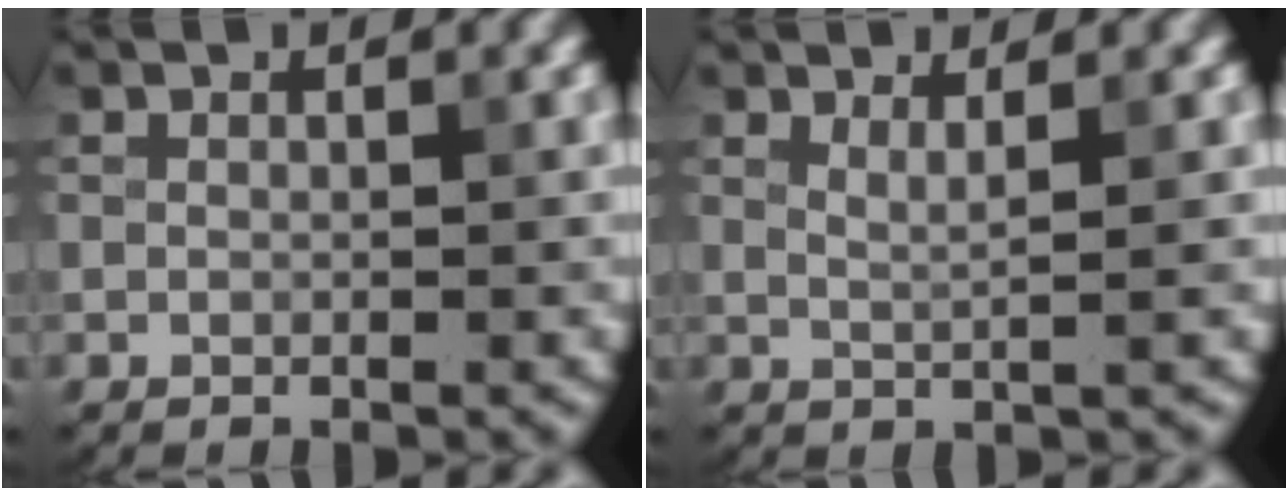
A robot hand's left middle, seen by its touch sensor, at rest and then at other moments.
{"total": 1.5, "force": [0.9, 0.5, 1.1], "torque": [-0.007, -0.002, 0.010]}